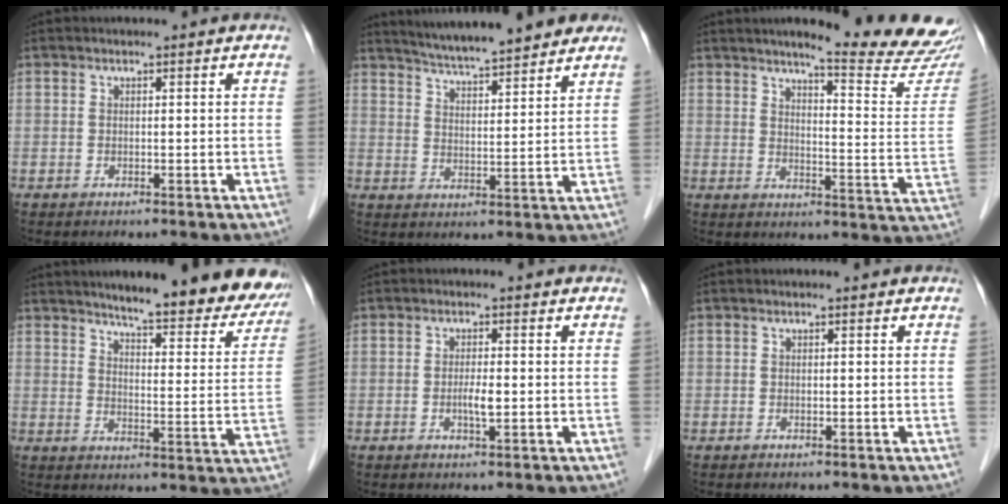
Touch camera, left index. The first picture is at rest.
{"total": 13.2, "force": [11.8, 1.3, 5.9], "torque": [-0.091, 0.013, 0.170]}
{"total": 17.6, "force": [16.0, -0.1, 7.4], "torque": [-0.094, -0.093, 0.183]}
{"total": 20.4, "force": [18.0, 3.0, 9.0], "torque": [-0.103, -0.051, 0.213]}
{"total": 2.2, "force": [-0.5, 0.3, 2.1], "torque": [-0.041, -0.003, -0.009]}
{"total": 0.0}